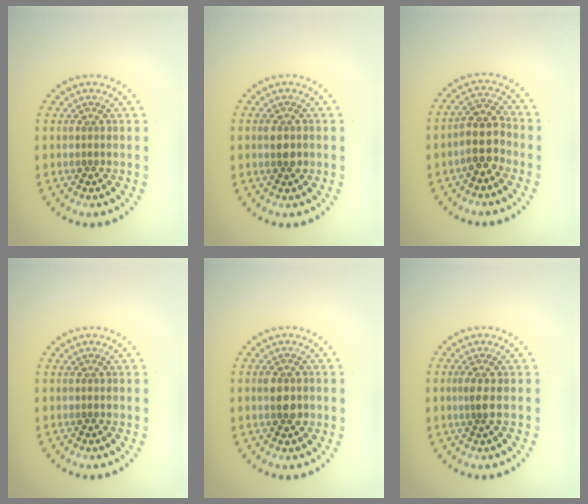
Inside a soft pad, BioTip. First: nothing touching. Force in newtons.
{"total": 2.2, "press": 2.2, "slide": 0.1}
{"total": 3.2, "press": 2.8, "slide": 1.5}
{"total": 0.0}
{"total": 2.0, "press": 1.9, "slide": 0.1}
{"total": 1.5, "press": 1.2, "slide": 0.9}